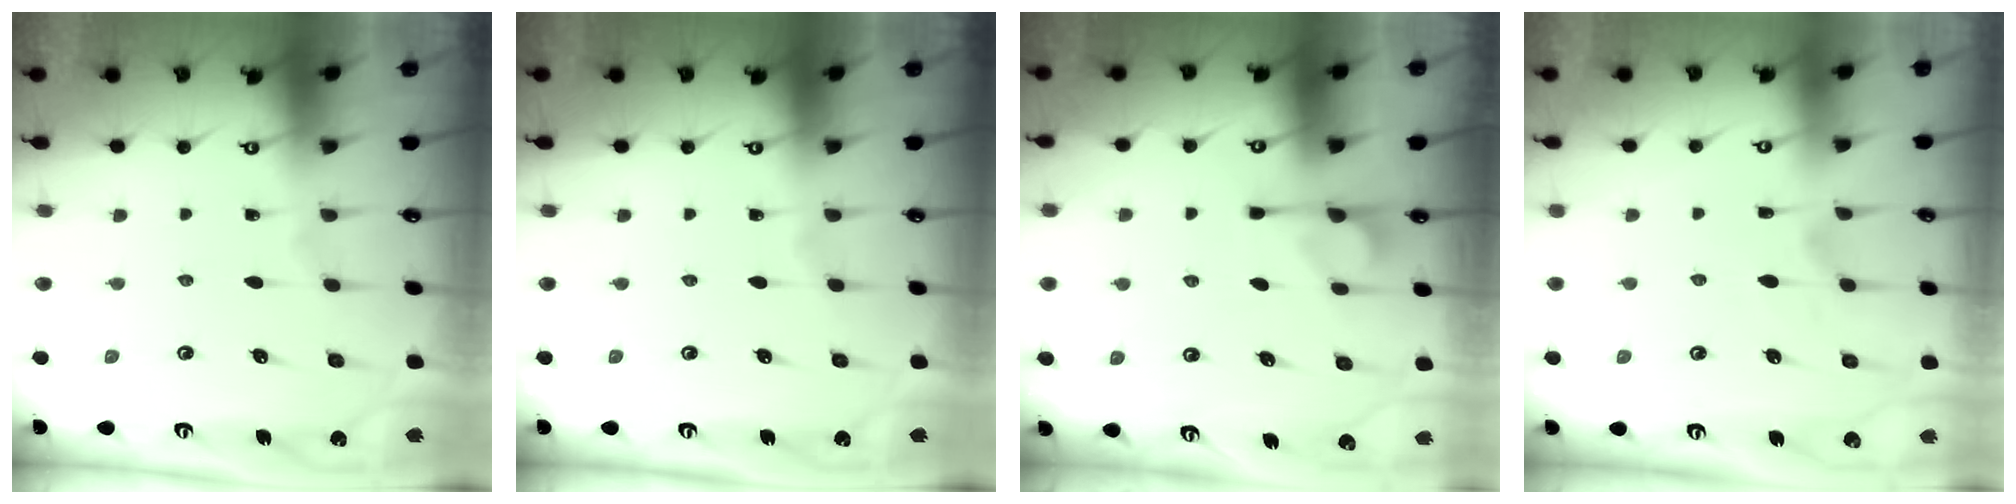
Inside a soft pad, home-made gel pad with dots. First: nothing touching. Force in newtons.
{"total": 0.0}
{"total": 1.2, "press": 0.3, "slide": 1.1}
{"total": 2.7, "press": 2.5, "slide": 1.2}